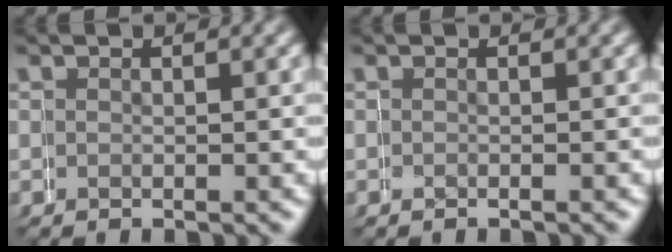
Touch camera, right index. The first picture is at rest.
{"total": 0.5, "force": [0.0, -0.5, -0.3], "torque": [0.007, 0.002, -0.001]}